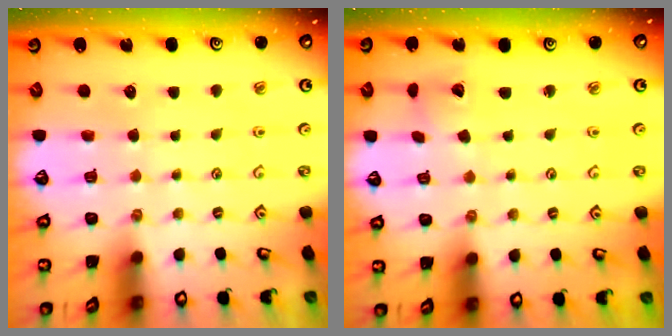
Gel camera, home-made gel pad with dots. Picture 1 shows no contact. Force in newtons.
{"total": 2.5, "press": 2.5, "slide": 0.4}